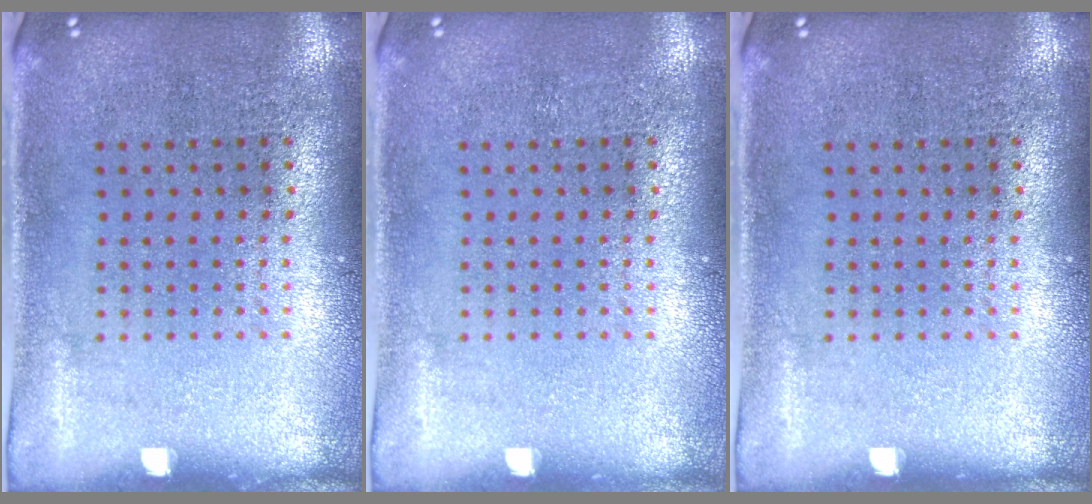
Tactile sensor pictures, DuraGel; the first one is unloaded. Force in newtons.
{"total": 0.0}
{"total": 0.0}